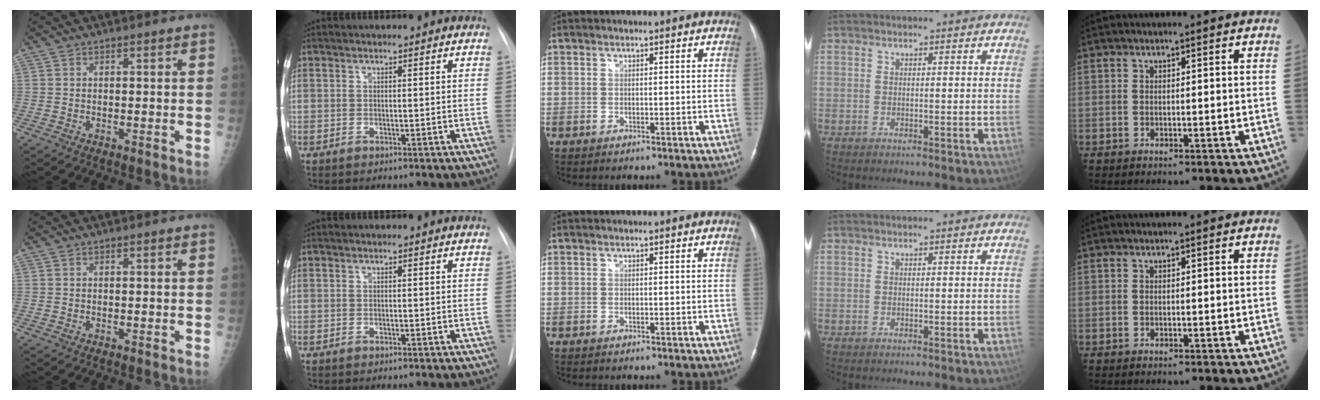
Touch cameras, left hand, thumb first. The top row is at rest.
{}